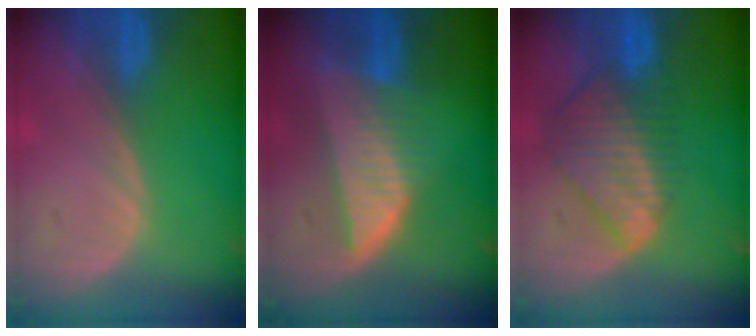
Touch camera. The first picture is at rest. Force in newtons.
{"total": 8.2, "press": 7.3, "slide": 3.8}
{"total": 9.1, "press": 7.7, "slide": 4.8}